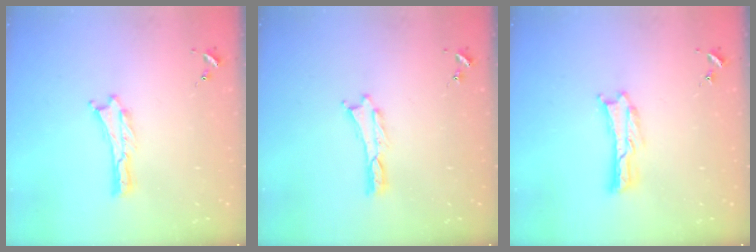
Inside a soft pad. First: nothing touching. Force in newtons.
{"total": 0.0}
{"total": 0.0}